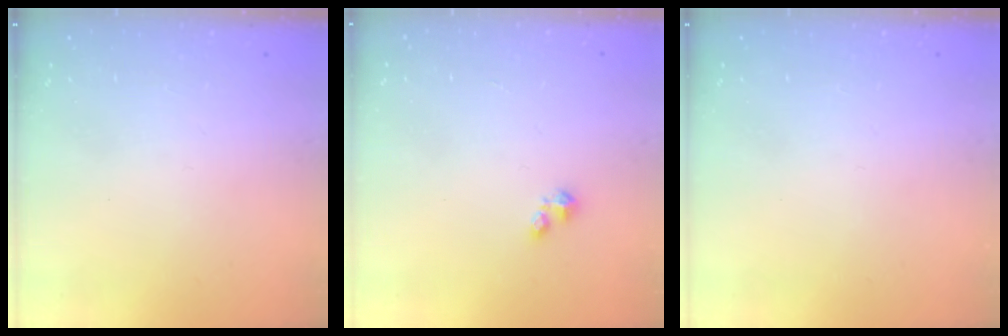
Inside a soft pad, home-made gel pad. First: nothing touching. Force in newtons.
{"total": 1.1, "press": 1.1, "slide": 0.3}
{"total": 0.0}